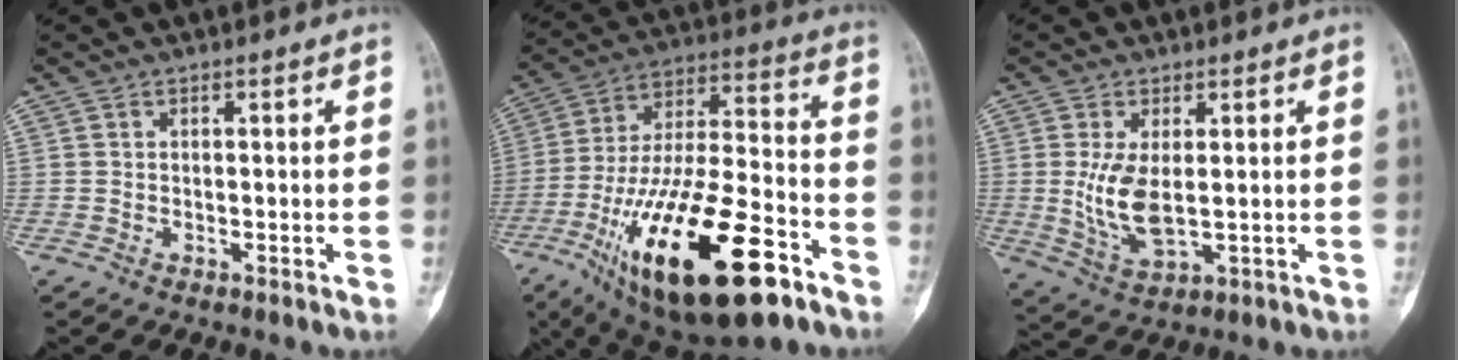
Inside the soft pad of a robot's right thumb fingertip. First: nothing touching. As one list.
[{"total": 29.0, "force": [-14.0, 10.3, 23.2], "torque": [-0.436, 0.052, -0.229]}, {"total": 8.2, "force": [0.4, 3.8, 7.2], "torque": [-0.145, -0.014, 0.021]}]